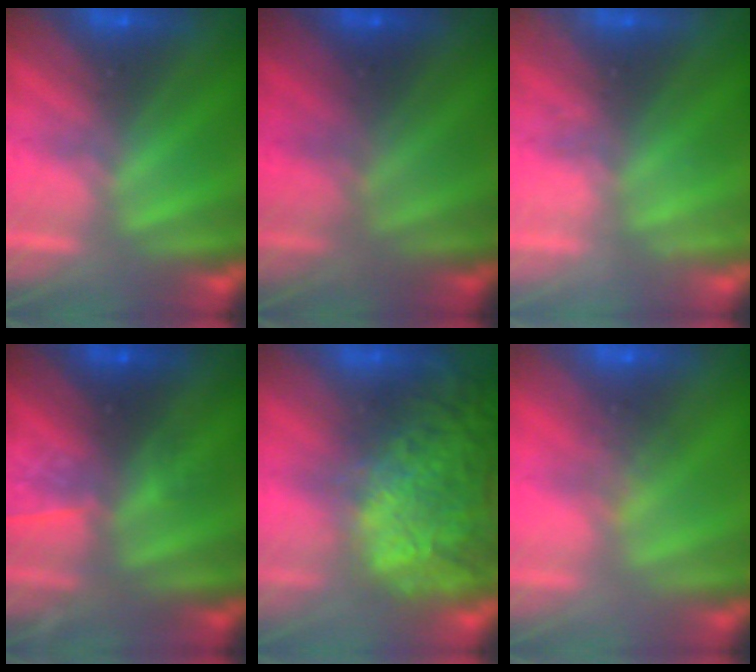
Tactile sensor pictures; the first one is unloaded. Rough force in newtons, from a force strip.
{"total": 1.7}
{"total": 2.2}
{"total": 3.3}
{"total": 10.8}
{"total": 5.0}